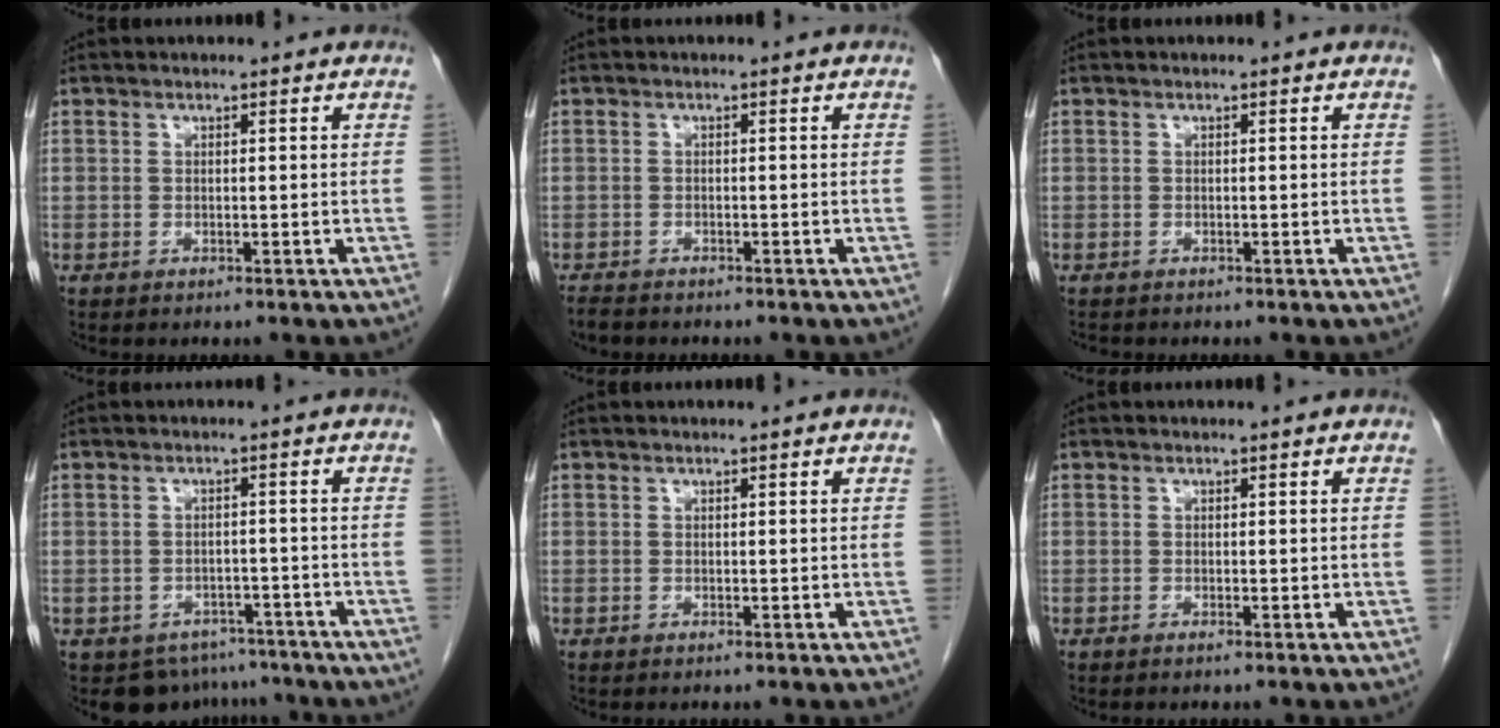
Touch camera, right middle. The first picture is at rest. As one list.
[{"total": 2.4, "force": [-2.2, 0.6, 0.7], "torque": [-0.013, -0.006, -0.036]}, {"total": 1.3, "force": [-1.2, 0.4, 0.4], "torque": [-0.010, -0.003, -0.019]}, {"total": 7.2, "force": [-5.7, 4.4, 0.3], "torque": [0.010, 0.013, -0.071]}, {"total": 0.0}, {"total": 0.0}]